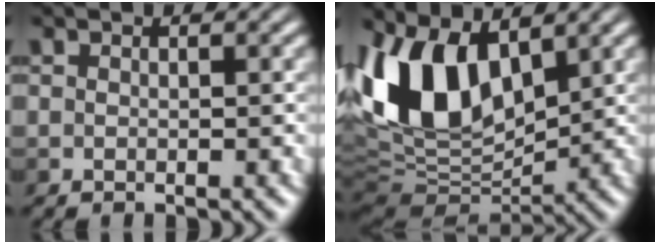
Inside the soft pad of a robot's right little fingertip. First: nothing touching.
{"total": 10.4, "force": [3.7, 5.9, 7.8], "torque": [-0.161, 0.013, 0.056]}